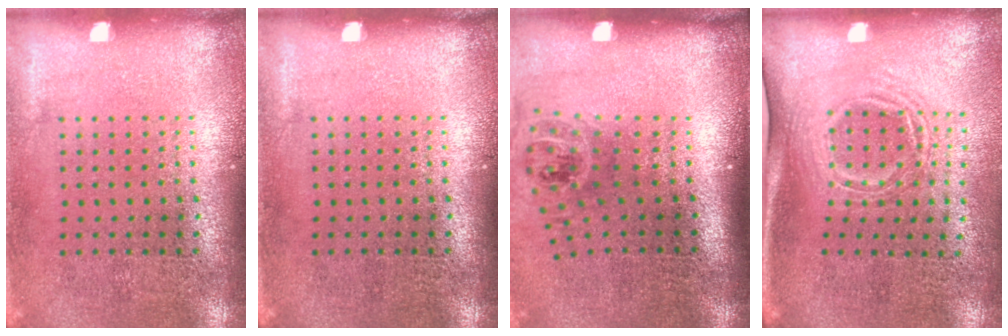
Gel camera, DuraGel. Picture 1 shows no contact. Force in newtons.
{"total": 0.0}
{"total": 1.3, "press": 1.0, "slide": 0.8}
{"total": 1.7, "press": 1.2, "slide": 1.2}